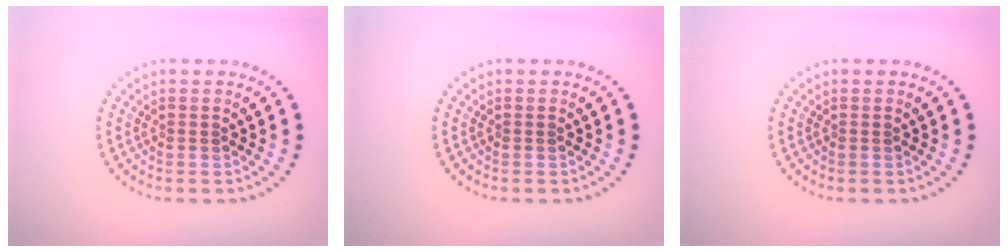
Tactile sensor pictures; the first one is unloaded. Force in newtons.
{"total": 0.0}
{"total": 0.0}